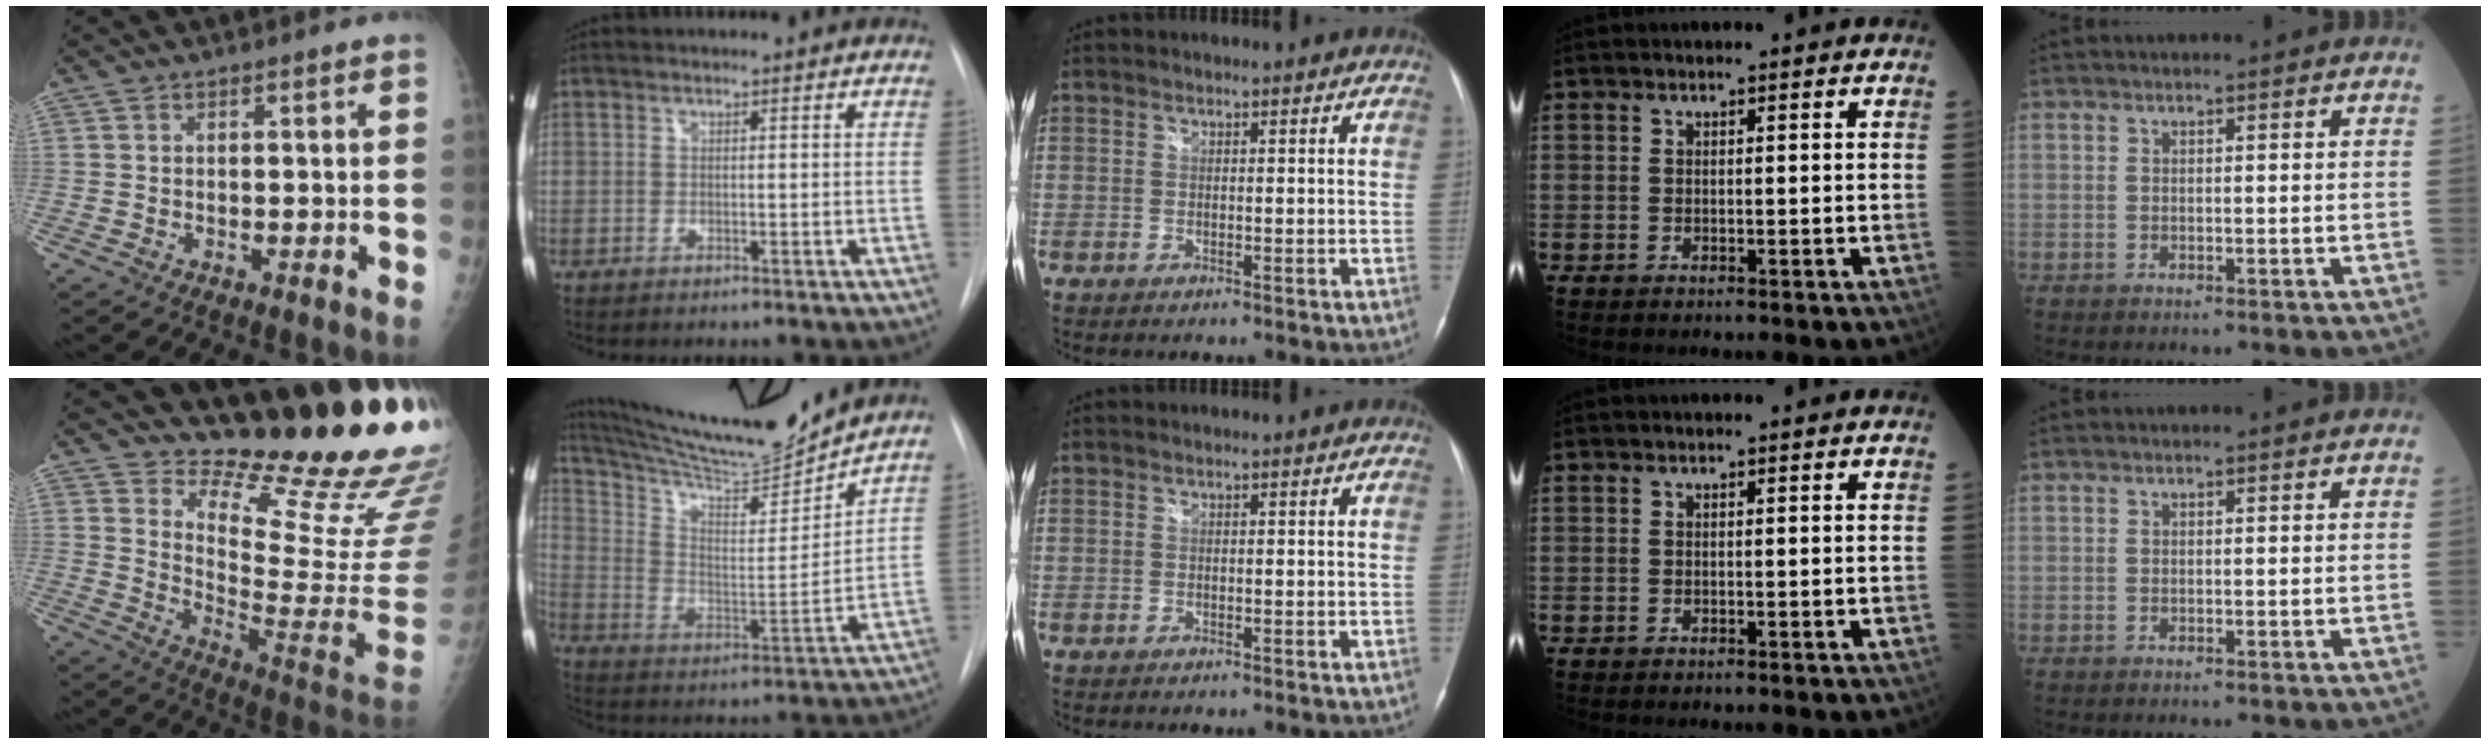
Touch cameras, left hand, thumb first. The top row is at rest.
{"thumb": {"total": 21.6, "force": [18.8, 3.0, 10.4], "torque": [-0.121, -0.199, 0.256]}, "index": {"total": 17.3, "force": [16.4, 0.2, 5.5], "torque": [-0.114, -0.033, 0.271]}}